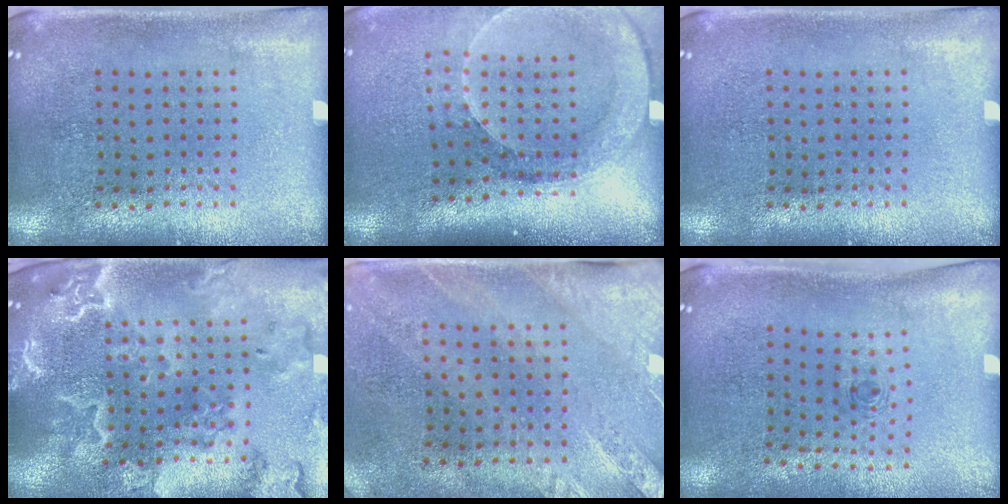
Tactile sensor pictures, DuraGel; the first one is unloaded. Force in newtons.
{"total": 2.6, "press": 2.0, "slide": 1.7}
{"total": 0.0}
{"total": 3.7, "press": 3.2, "slide": 1.8}
{"total": 2.5, "press": 2.1, "slide": 1.3}
{"total": 0.7, "press": 0.2, "slide": 0.6}